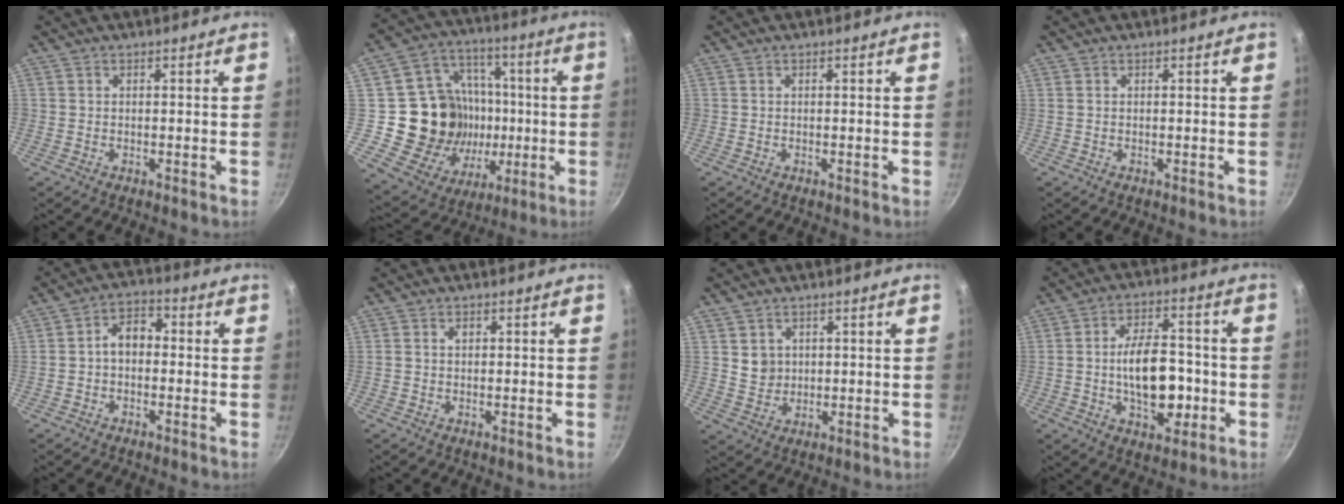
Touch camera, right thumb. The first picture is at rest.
{"total": 21.3, "force": [-0.9, 18.5, 10.5], "torque": [-0.149, 0.022, -0.005]}
{"total": 0.0}
{"total": 0.0}
{"total": 5.6, "force": [-0.5, 4.0, 4.0], "torque": [-0.043, 0.024, -0.021]}
{"total": 1.1, "force": [0.2, 0.8, 0.7], "torque": [-0.008, 0.004, 0.003]}
{"total": 3.9, "force": [1.0, 3.5, 1.4], "torque": [-0.008, -0.001, 0.024]}
{"total": 14.0, "force": [-2.2, 7.9, 11.3], "torque": [-0.148, 0.023, -0.034]}